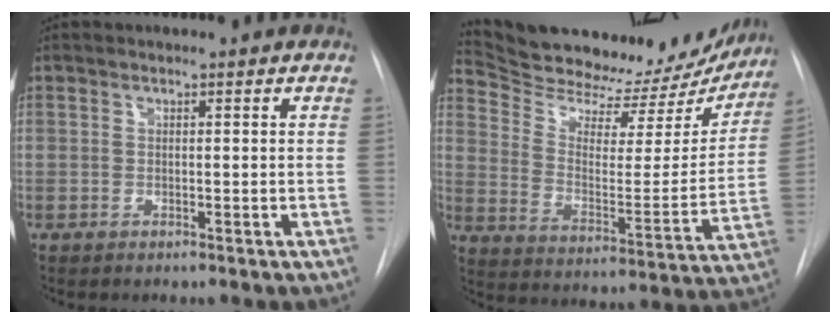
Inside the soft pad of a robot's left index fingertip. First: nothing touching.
{"total": 23.8, "force": [22.3, 6.0, 5.9], "torque": [-0.087, -0.039, 0.306]}